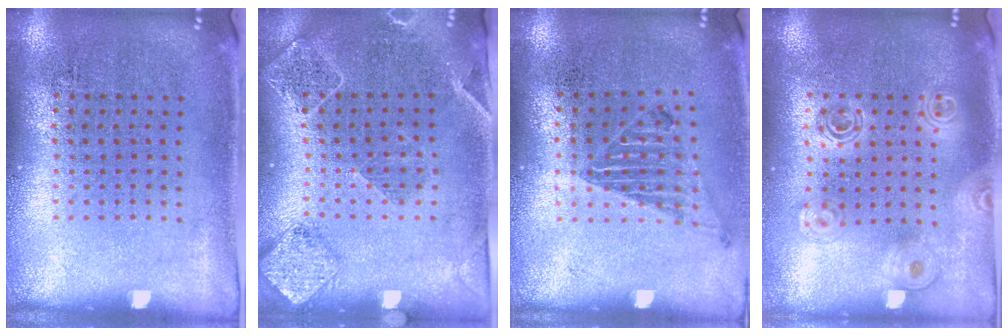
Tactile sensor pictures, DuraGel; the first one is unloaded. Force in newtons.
{"total": 1.7, "press": 1.7, "slide": 0.5}
{"total": 1.0, "press": 1.0, "slide": 0.2}
{"total": 1.5, "press": 1.4, "slide": 0.7}